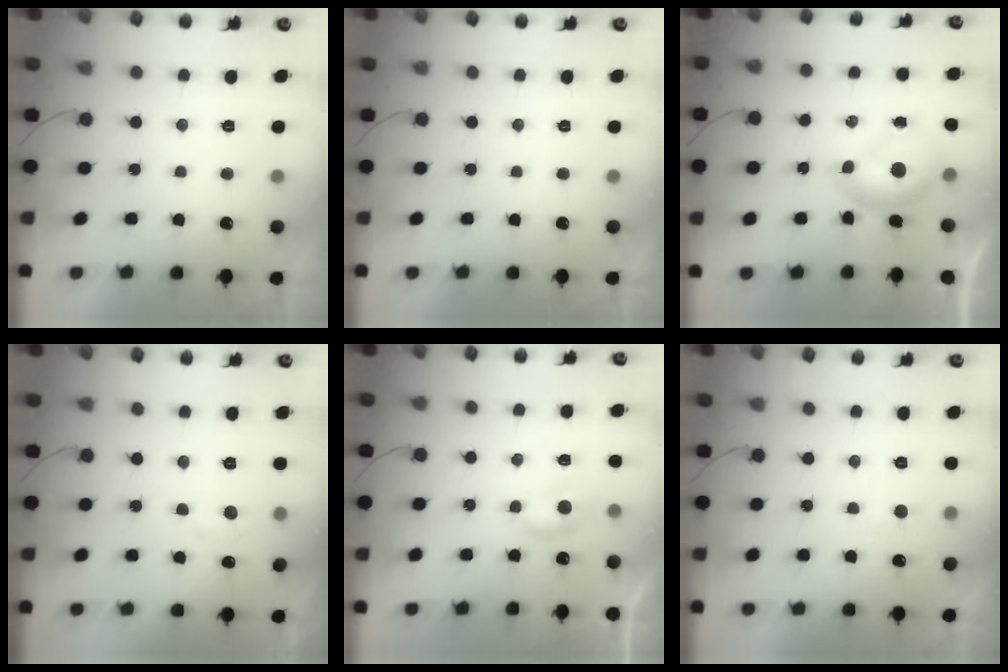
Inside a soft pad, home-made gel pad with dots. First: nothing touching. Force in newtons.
{"total": 0.0}
{"total": 6.0, "press": 6.0, "slide": 0.8}
{"total": 5.3, "press": 5.2, "slide": 0.7}
{"total": 5.0, "press": 4.9, "slide": 0.6}
{"total": 3.2, "press": 3.2, "slide": 0.4}